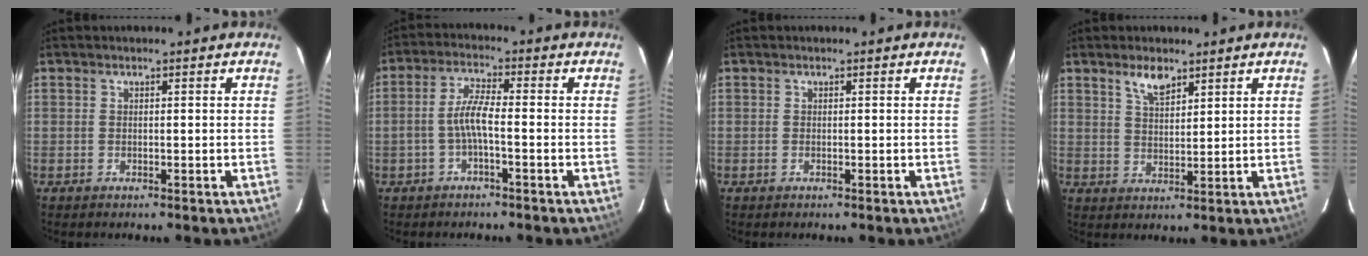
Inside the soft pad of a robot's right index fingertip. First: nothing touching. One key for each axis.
{"total": 4.4, "fx": -1.7, "fy": 0.6, "fz": 4.1, "tx": -0.090, "ty": 0.011, "tz": -0.032}
{"total": 0.0}
{"total": 4.6, "fx": 3.2, "fy": 1.8, "fz": 2.7, "tx": -0.044, "ty": 0.001, "tz": 0.060}